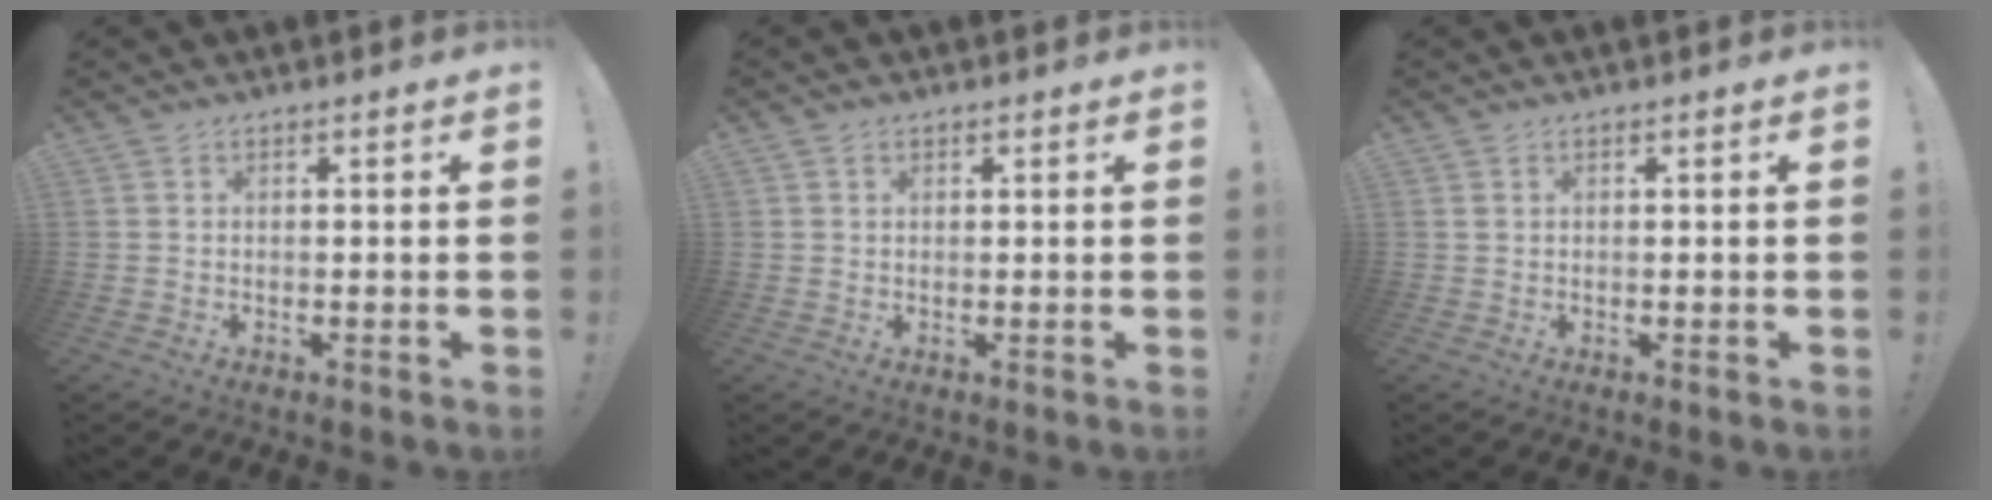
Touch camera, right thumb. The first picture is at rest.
{"total": 0.8, "force": [0.4, 0.7, 0.1], "torque": [0.003, 0.000, 0.008]}
{"total": 0.7, "force": [0.4, 0.3, 0.4], "torque": [-0.003, -0.001, 0.008]}